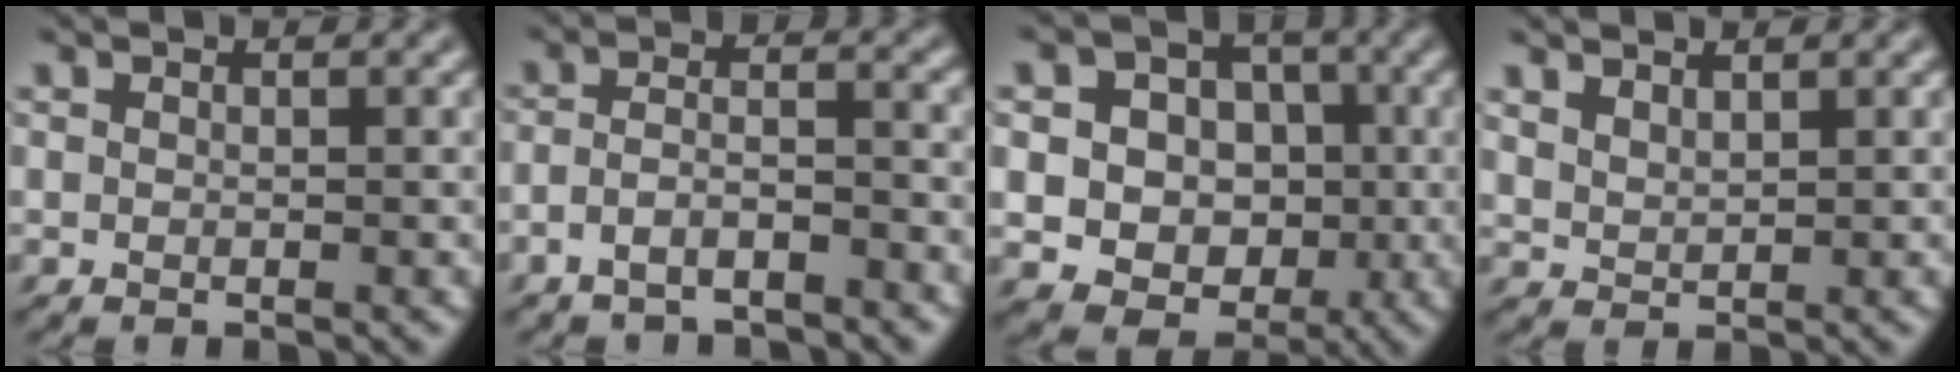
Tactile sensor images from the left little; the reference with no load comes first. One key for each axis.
{"total": 3.0, "fx": -2.3, "fy": 0.7, "fz": 1.8, "tx": -0.037, "ty": 0.004, "tz": -0.050}
{"total": 10.5, "fx": -0.7, "fy": 9.6, "fz": 4.3, "tx": -0.090, "ty": 0.046, "tz": -0.040}
{"total": 1.6, "fx": 1.2, "fy": 0.6, "fz": 0.8, "tx": -0.022, "ty": 0.001, "tz": 0.027}